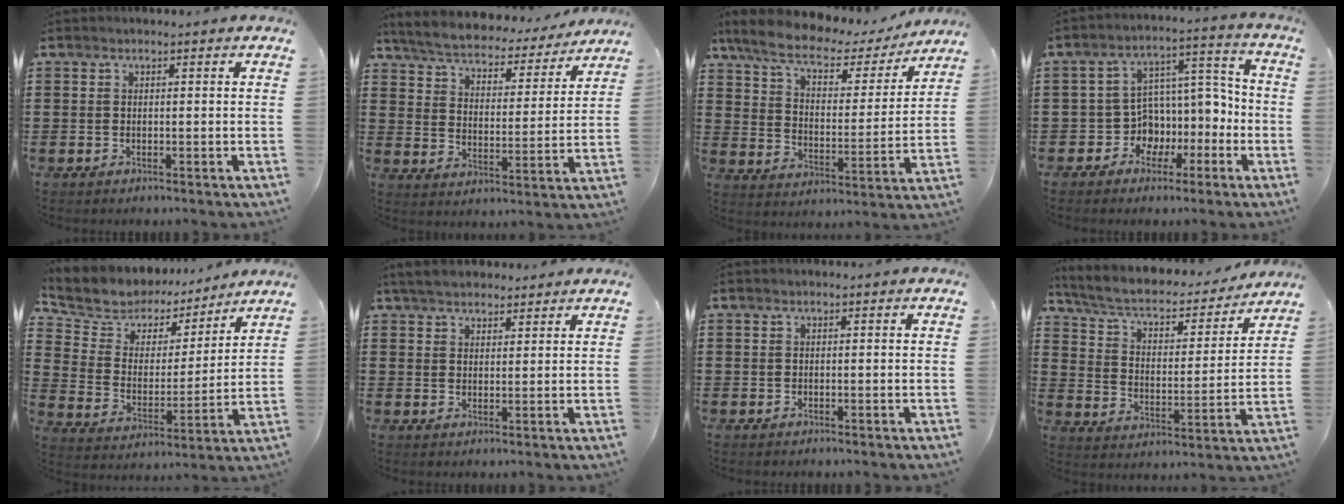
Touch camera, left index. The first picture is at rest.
{"total": 5.2, "force": [5.1, 0.4, 1.1], "torque": [-0.049, -0.039, 0.084]}
{"total": 7.8, "force": [5.9, 2.4, 4.4], "torque": [-0.112, -0.028, 0.099]}
{"total": 6.3, "force": [-1.2, 5.8, 2.2], "torque": [-0.065, -0.016, -0.019]}
{"total": 6.3, "force": [5.4, 3.2, 0.0], "torque": [-0.048, -0.041, 0.094]}
{"total": 3.9, "force": [3.5, 1.2, 1.0], "torque": [-0.032, -0.003, 0.068]}
{"total": 0.0}
{"total": 5.2, "force": [4.1, 1.7, 2.6], "torque": [-0.072, -0.030, 0.064]}